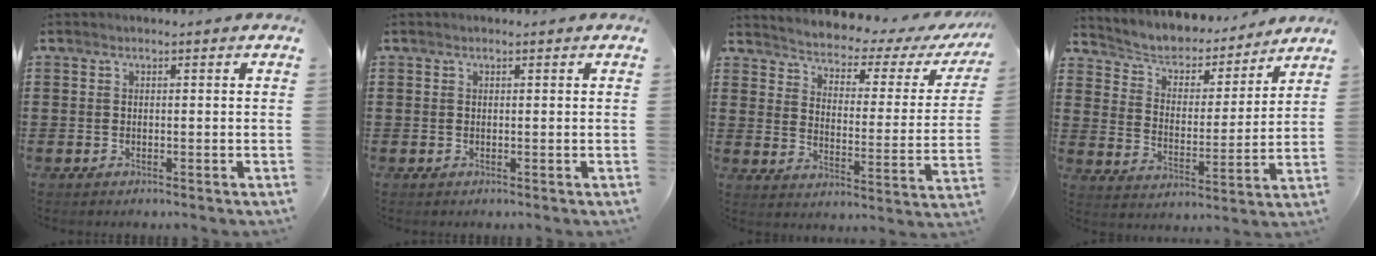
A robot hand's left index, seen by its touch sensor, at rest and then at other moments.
{"total": 0.0}
{"total": 2.4, "force": [2.1, 0.7, 1.1], "torque": [-0.038, -0.027, 0.024]}
{"total": 4.4, "force": [4.0, 1.8, 0.9], "torque": [-0.044, -0.031, 0.061]}